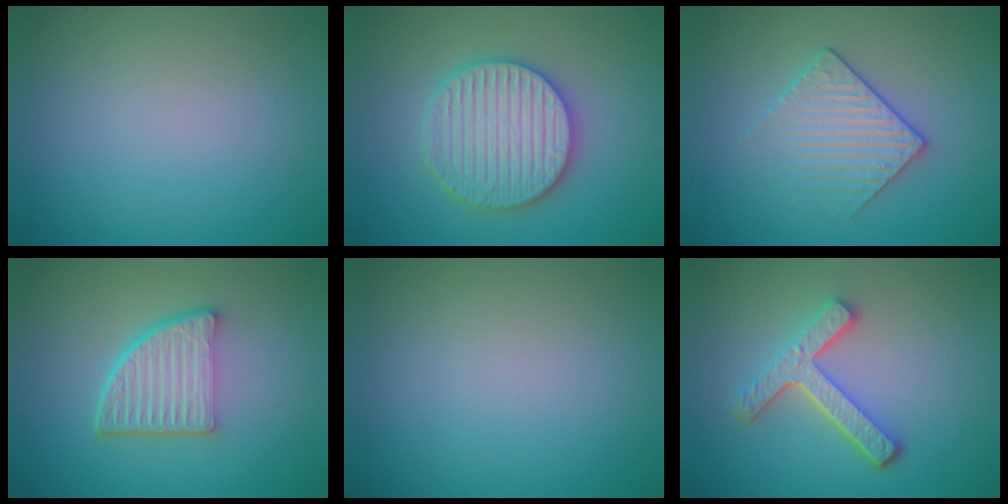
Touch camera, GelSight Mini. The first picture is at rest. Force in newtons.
{"total": 5.9, "press": 5.8, "slide": 1.1}
{"total": 3.1, "press": 2.9, "slide": 1.2}
{"total": 5.4, "press": 3.9, "slide": 3.8}
{"total": 0.0}
{"total": 4.3, "press": 3.3, "slide": 2.8}